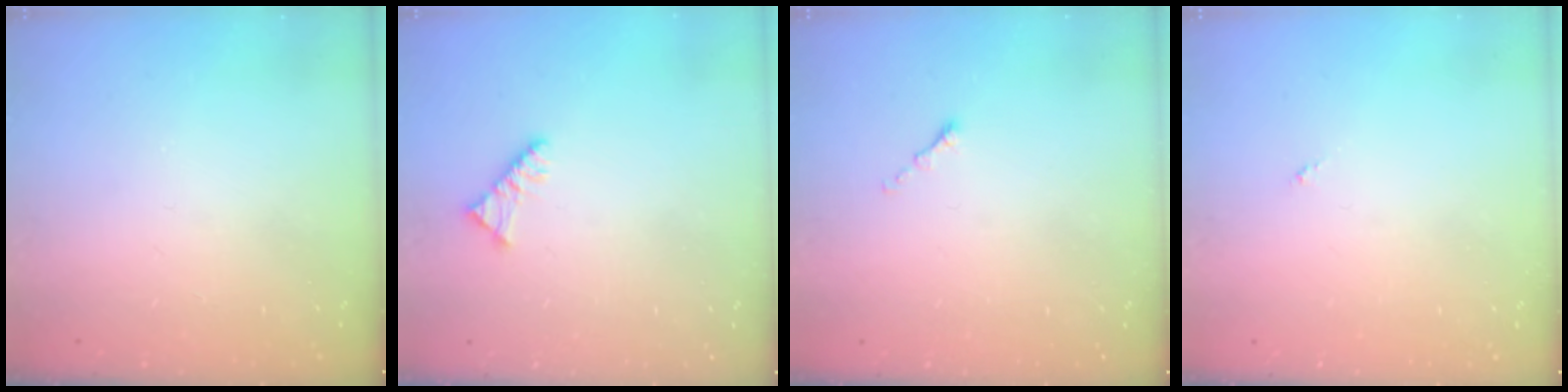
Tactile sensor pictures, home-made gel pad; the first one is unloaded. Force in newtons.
{"total": 5.2, "press": 5.1, "slide": 0.8}
{"total": 0.0}
{"total": 0.0}